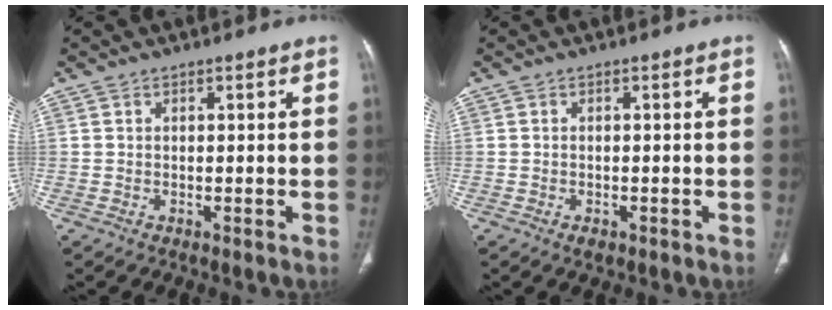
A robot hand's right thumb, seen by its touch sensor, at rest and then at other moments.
{"total": 1.3, "force": [-0.7, 0.9, 0.8], "torque": [-0.011, 0.003, -0.006]}